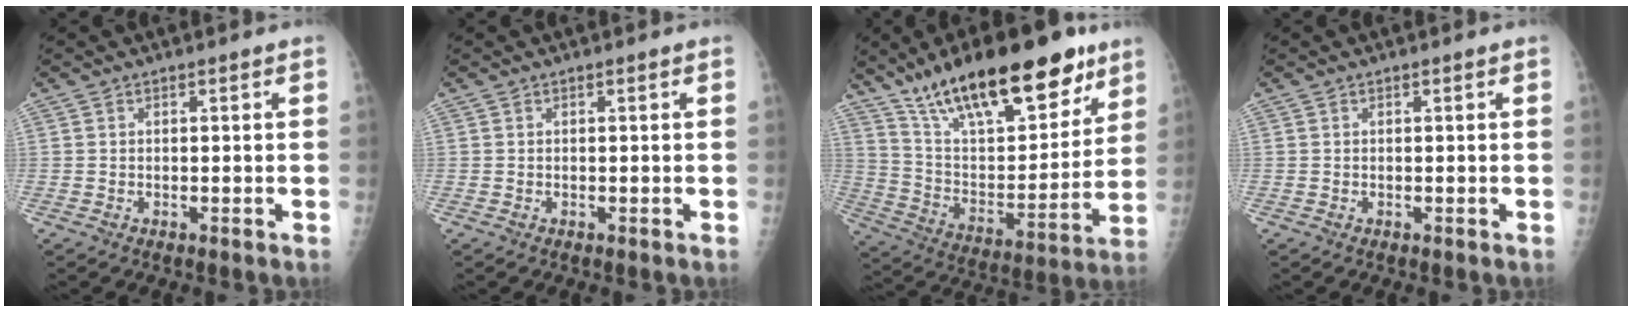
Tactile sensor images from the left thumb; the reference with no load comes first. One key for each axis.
{"total": 0.0}
{"total": 27.6, "fx": 18.3, "fy": 10.1, "fz": 18.0, "tx": -0.254, "ty": -0.047, "tz": 0.305}
{"total": 0.0}